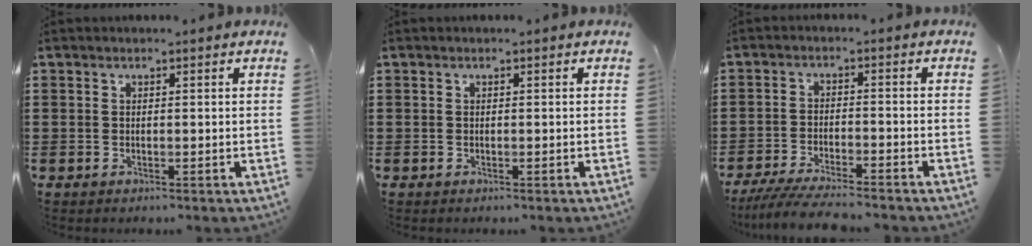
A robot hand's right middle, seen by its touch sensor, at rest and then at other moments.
{"total": 0.0}
{"total": 5.0, "force": [-4.7, 0.2, 1.9], "torque": [-0.043, -0.013, -0.092]}